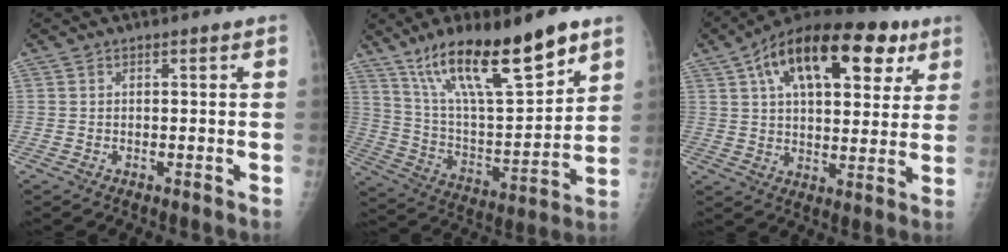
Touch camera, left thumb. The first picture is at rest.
{"total": 22.6, "force": [14.5, 6.1, 16.3], "torque": [-0.256, -0.053, 0.262]}
{"total": 23.5, "force": [10.3, 11.8, 17.5], "torque": [-0.247, 0.011, 0.161]}